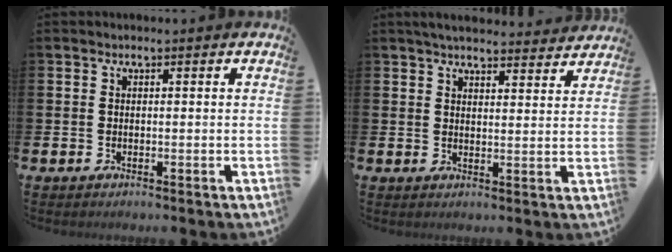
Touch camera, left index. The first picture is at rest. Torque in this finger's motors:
{"motor_torque": [1.06, -1.08, 0.13, 0.03]}